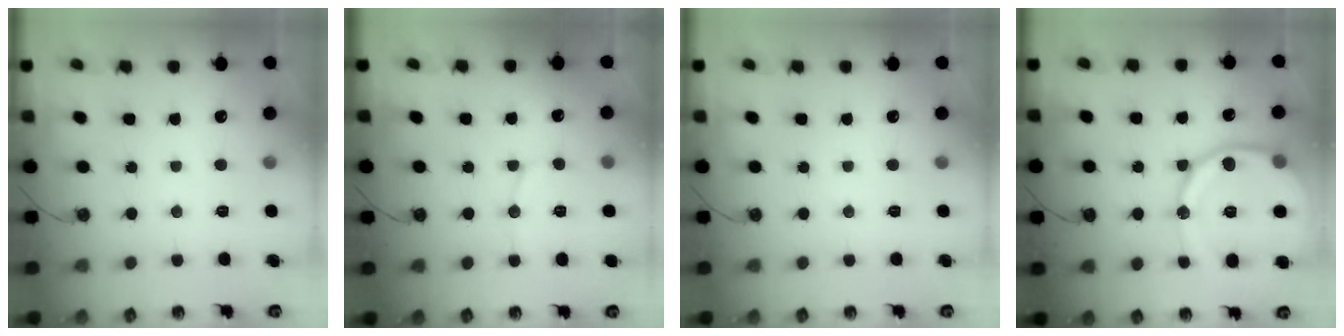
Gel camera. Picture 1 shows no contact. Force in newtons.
{"total": 6.8, "press": 6.8, "slide": 0.5}
{"total": 0.0}
{"total": 17.7, "press": 17.6, "slide": 1.9}